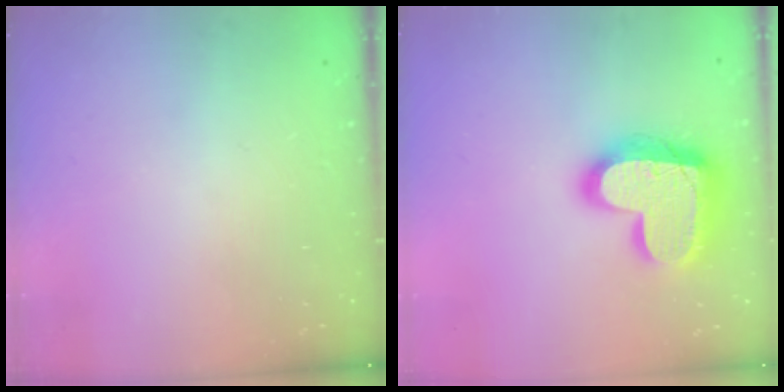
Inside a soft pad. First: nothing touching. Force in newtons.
{"total": 22.4, "press": 22.4, "slide": 1.4}